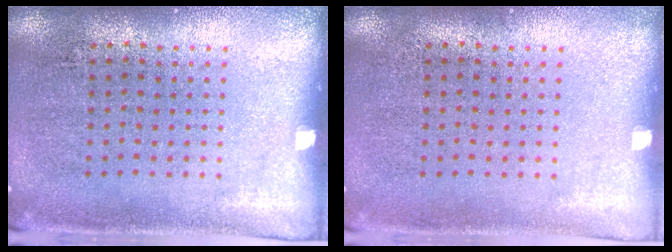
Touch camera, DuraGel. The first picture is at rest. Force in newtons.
{"total": 0.0}